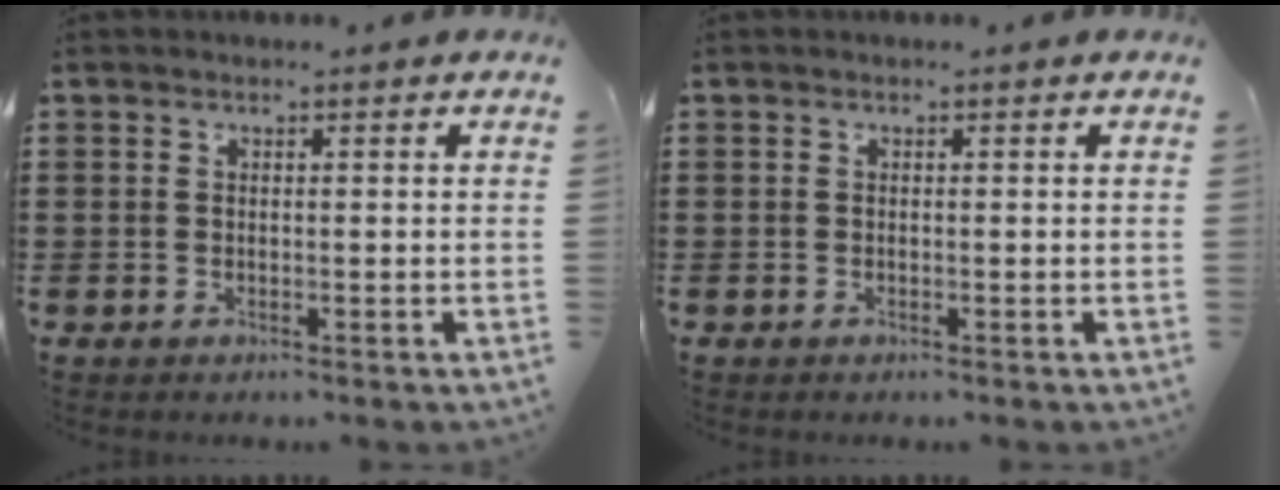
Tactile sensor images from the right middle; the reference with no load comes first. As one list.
[{"total": 0.0}]